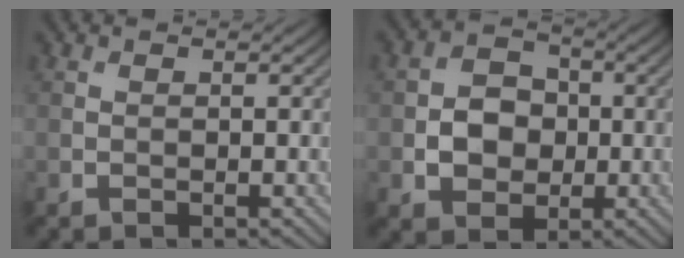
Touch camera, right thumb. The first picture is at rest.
{"total": 5.0, "force": [-0.6, 4.2, 2.7], "torque": [-0.049, 0.002, -0.018]}